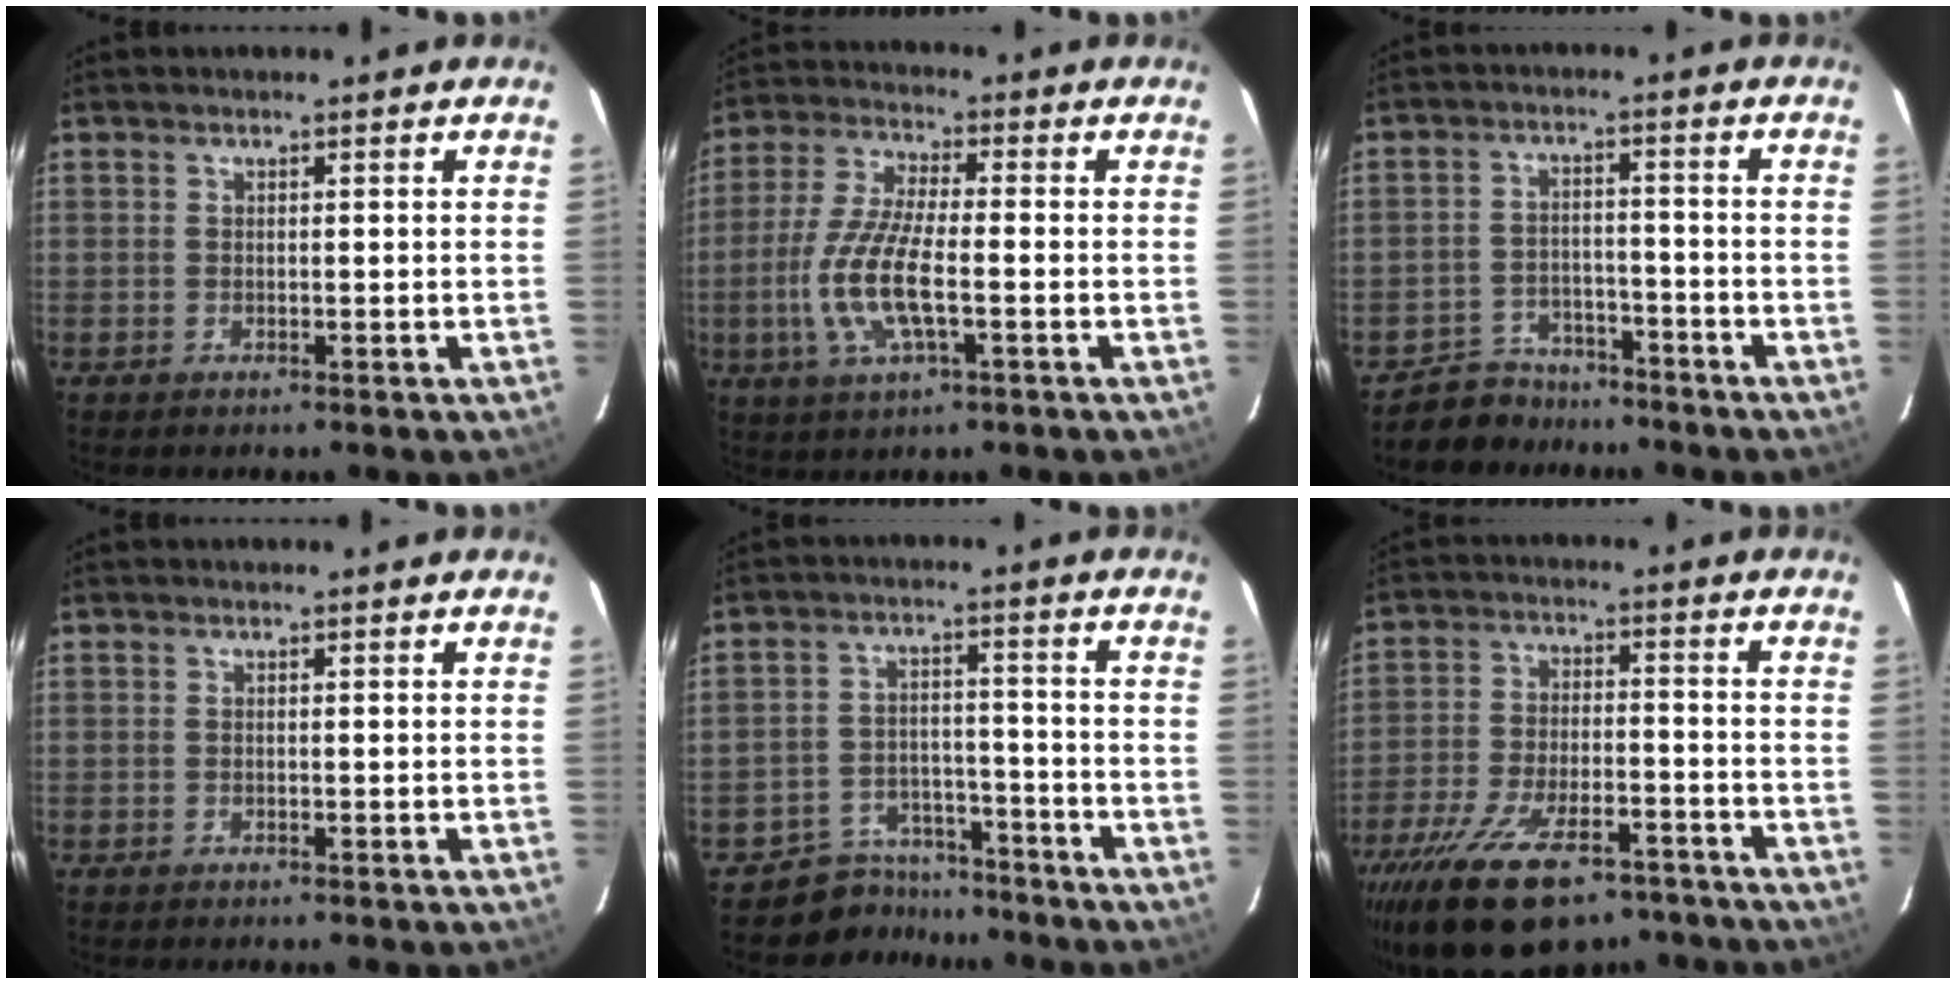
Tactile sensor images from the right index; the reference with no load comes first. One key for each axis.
{"total": 12.1, "fx": -2.9, "fy": 3.5, "fz": 11.2, "tx": -0.240, "ty": -0.005, "tz": -0.059}
{"total": 7.3, "fx": -6.1, "fy": 3.9, "fz": 0.5, "tx": -0.032, "ty": 0.017, "tz": -0.093}
{"total": 0.0}
{"total": 8.0, "fx": -6.8, "fy": 4.1, "fz": -0.1, "tx": -0.015, "ty": 0.029, "tz": -0.103}
{"total": 21.0, "fx": -14.7, "fy": 8.8, "fz": 12.1, "tx": -0.244, "ty": -0.033, "tz": -0.231}